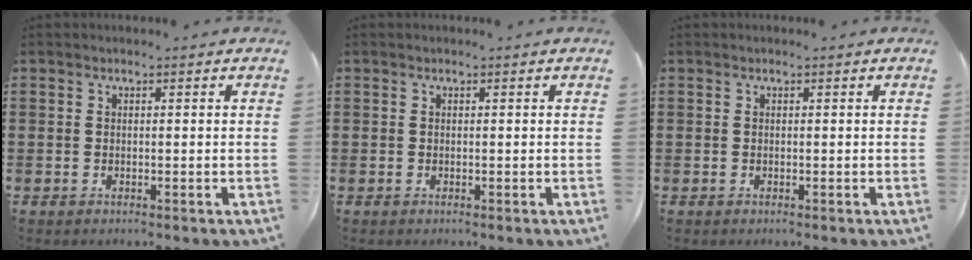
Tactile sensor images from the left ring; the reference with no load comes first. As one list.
[{"total": 0.0}, {"total": 0.0}]